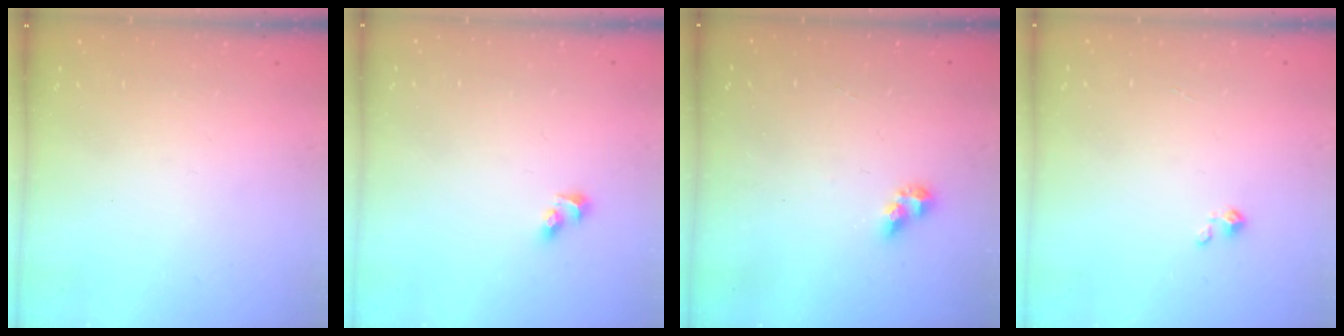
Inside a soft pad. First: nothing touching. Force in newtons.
{"total": 3.5, "press": 3.1, "slide": 1.6}
{"total": 5.3, "press": 5.3, "slide": 0.3}
{"total": 2.3, "press": 2.2, "slide": 0.3}